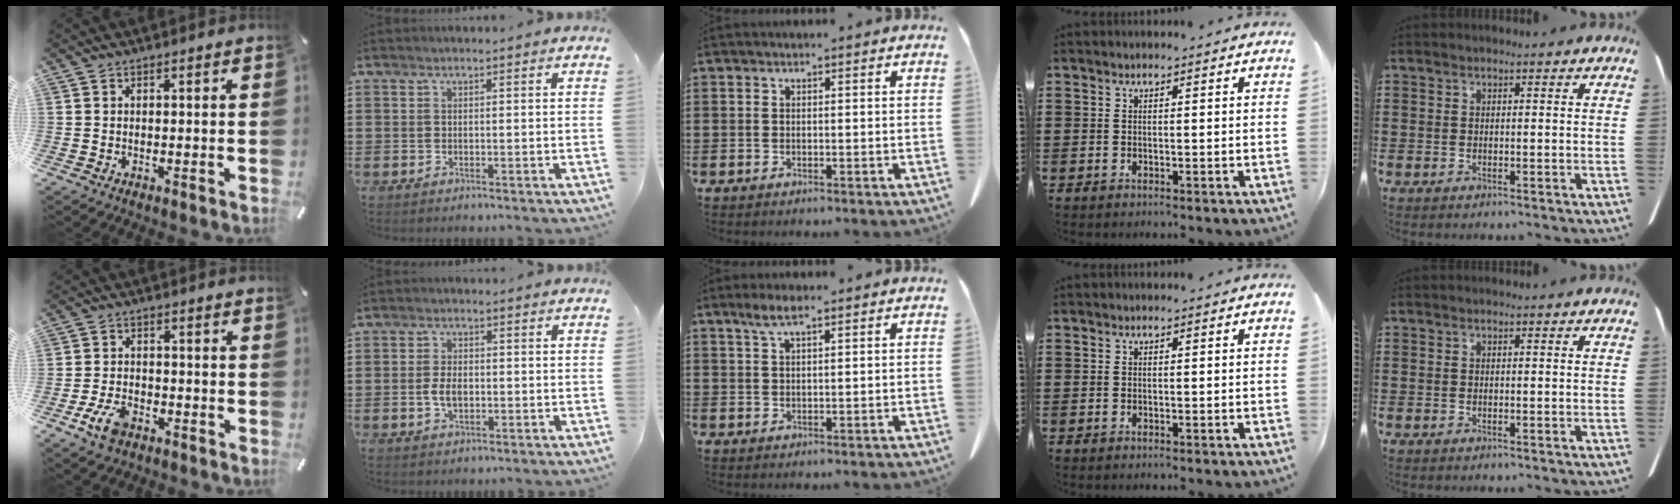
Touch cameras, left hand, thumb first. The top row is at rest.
{"thumb": {"total": 6.6, "force": [-3.5, 3.8, 4.1], "torque": [-0.102, 0.008, -0.069]}, "index": {"total": 3.6, "force": [-0.4, 1.8, 3.1], "torque": [-0.073, -0.001, -0.012]}, "middle": {"total": 3.3, "force": [2.0, 0.6, 2.6], "torque": [-0.055, 0.003, 0.036]}}